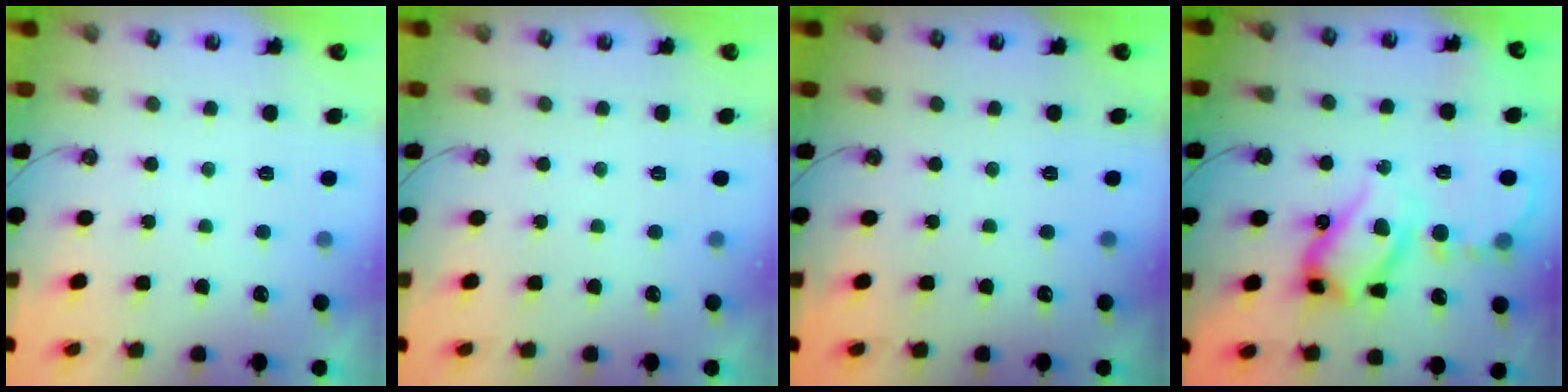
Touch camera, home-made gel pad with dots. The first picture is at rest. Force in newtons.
{"total": 0.0}
{"total": 0.0}
{"total": 19.8, "press": 19.7, "slide": 2.0}